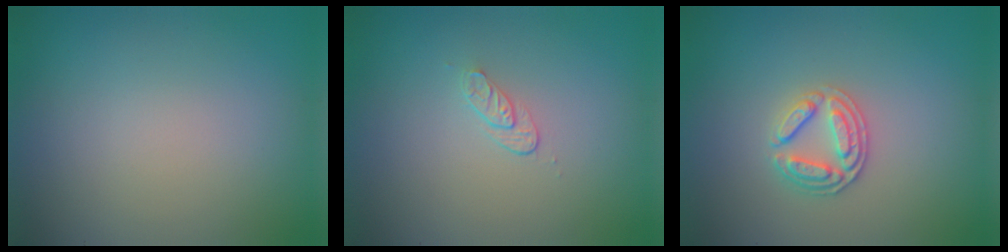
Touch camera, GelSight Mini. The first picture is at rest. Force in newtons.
{"total": 1.2, "press": 0.6, "slide": 1.0}
{"total": 2.6, "press": 2.5, "slide": 0.6}